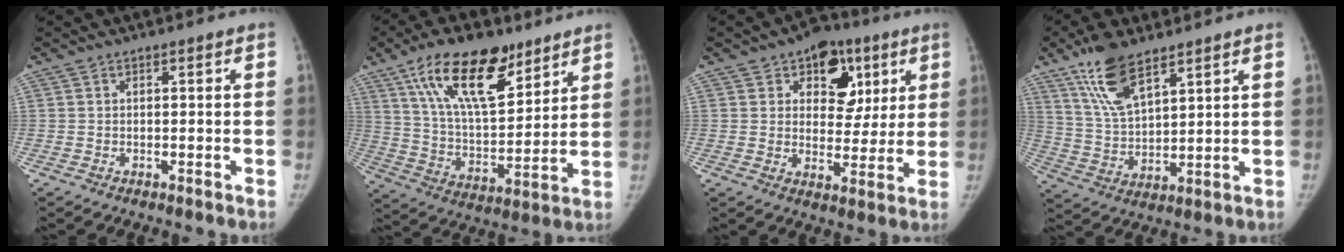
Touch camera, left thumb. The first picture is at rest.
{"total": 20.0, "force": [11.9, 8.9, 13.4], "torque": [-0.196, -0.051, 0.214]}
{"total": 12.7, "force": [5.8, 9.1, 6.7], "torque": [-0.030, -0.016, 0.079]}
{"total": 11.8, "force": [7.8, 4.5, 7.6], "torque": [-0.130, -0.035, 0.157]}